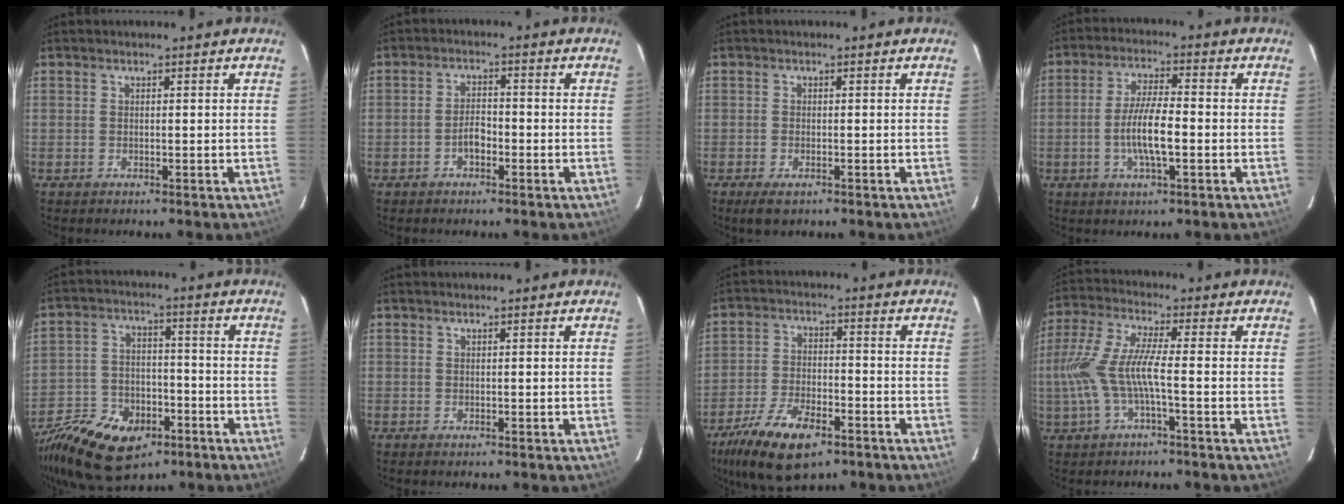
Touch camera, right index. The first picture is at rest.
{"total": 2.9, "force": [-1.6, 1.4, 1.9], "torque": [-0.037, 0.006, -0.028]}
{"total": 2.9, "force": [-1.8, 1.3, 1.9], "torque": [-0.040, -0.008, -0.032]}
{"total": 7.8, "force": [-1.9, 1.6, 7.4], "torque": [-0.145, 0.000, -0.037]}
{"total": 20.6, "force": [-11.4, 12.9, 11.4], "torque": [-0.276, -0.024, -0.180]}
{"total": 0.0}
{"total": 14.2, "force": [-8.9, 6.2, 9.2], "torque": [-0.201, -0.021, -0.160]}
{"total": 9.6, "force": [-2.4, 1.2, 9.2], "torque": [-0.205, -0.002, -0.040]}